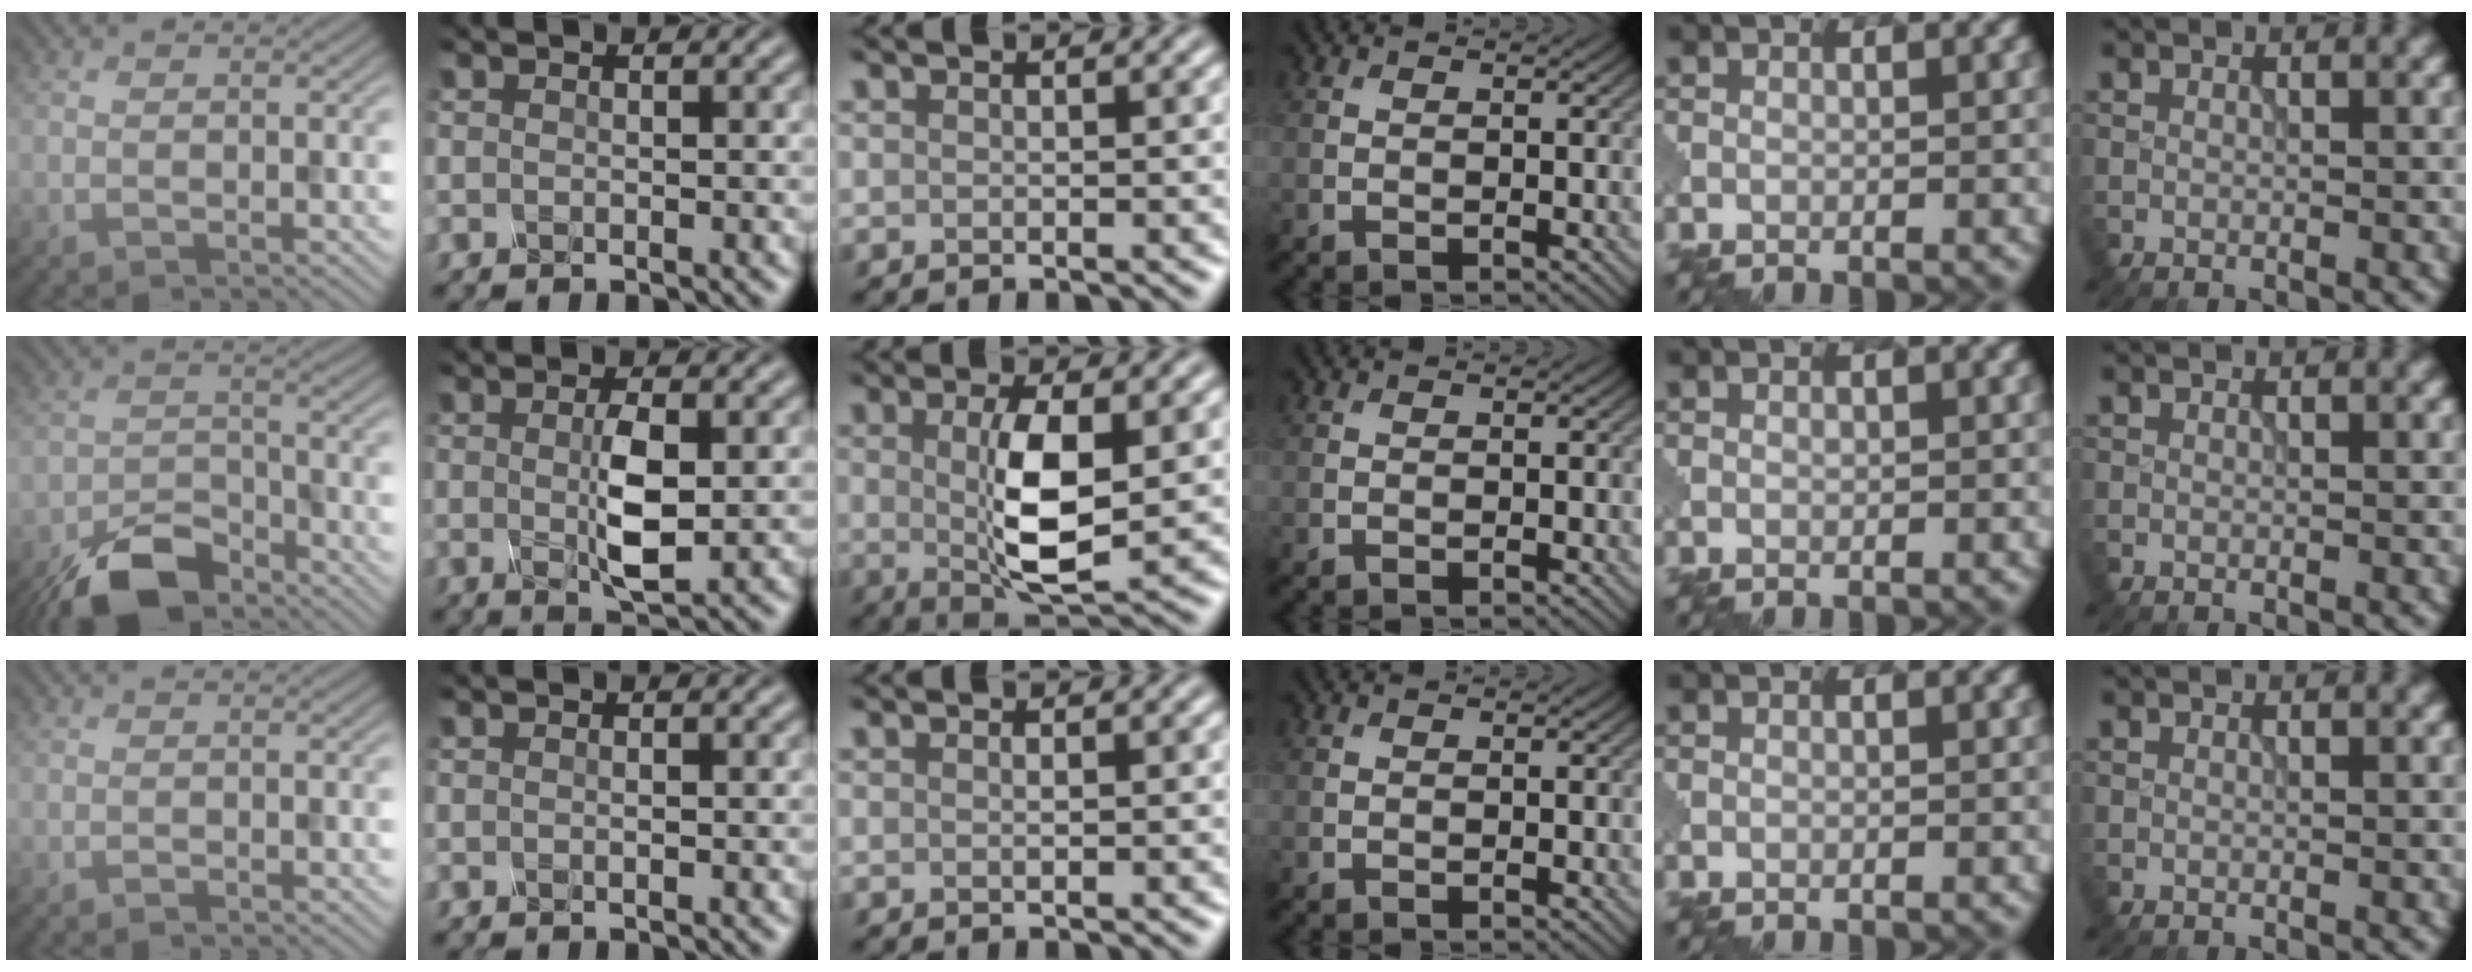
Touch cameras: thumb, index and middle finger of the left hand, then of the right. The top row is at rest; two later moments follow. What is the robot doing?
{"motion": "press", "object": "mechanical pencil"}